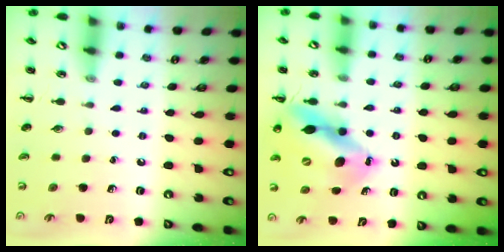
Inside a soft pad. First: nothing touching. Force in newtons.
{"total": 14.6, "press": 14.0, "slide": 4.1}